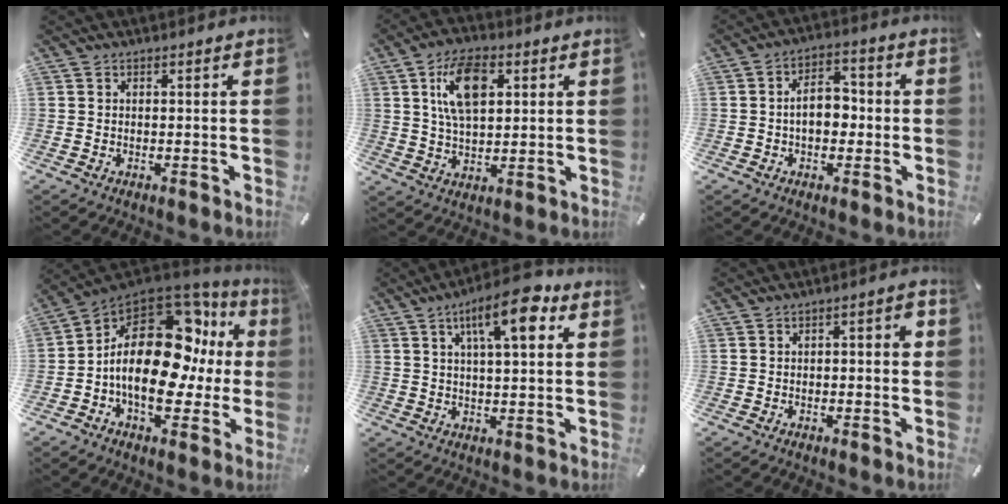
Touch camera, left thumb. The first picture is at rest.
{"total": 11.5, "force": [3.9, 6.4, 8.6], "torque": [-0.165, 0.001, 0.066]}
{"total": 7.5, "force": [-1.0, 5.0, 5.6], "torque": [-0.083, 0.006, -0.023]}
{"total": 22.6, "force": [1.6, 13.5, 18.1], "torque": [-0.315, -0.017, 0.025]}
{"total": 12.7, "force": [5.8, 4.2, 10.4], "torque": [-0.166, -0.010, 0.095]}
{"total": 3.7, "force": [-0.4, 1.6, 3.4], "torque": [-0.052, 0.009, -0.011]}